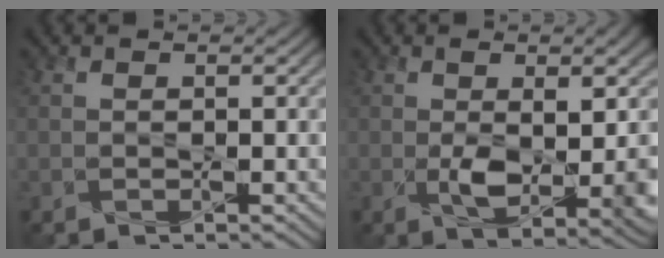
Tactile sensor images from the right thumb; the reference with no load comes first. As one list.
[{"total": 7.6, "force": [-0.3, 2.9, 7.0], "torque": [-0.117, -0.014, 0.005]}]